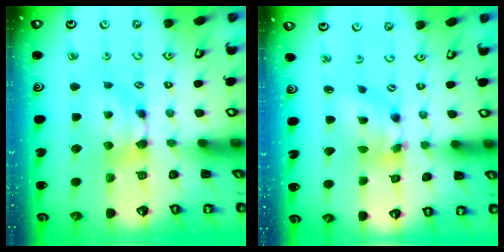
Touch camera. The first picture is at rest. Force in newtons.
{"total": 5.2, "press": 4.9, "slide": 1.8}